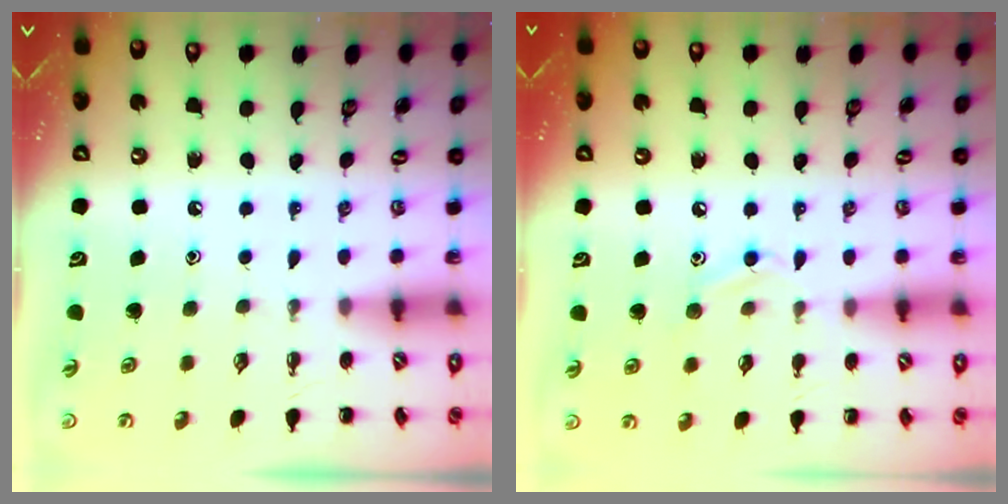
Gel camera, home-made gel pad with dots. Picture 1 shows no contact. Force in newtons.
{"total": 8.9, "press": 8.7, "slide": 1.9}